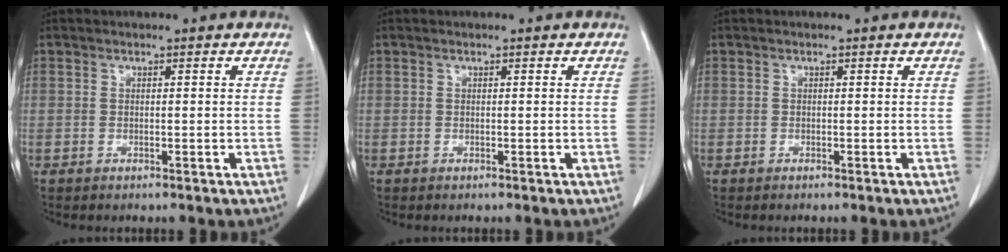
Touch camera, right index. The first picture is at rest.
{"total": 0.0}
{"total": 0.0}